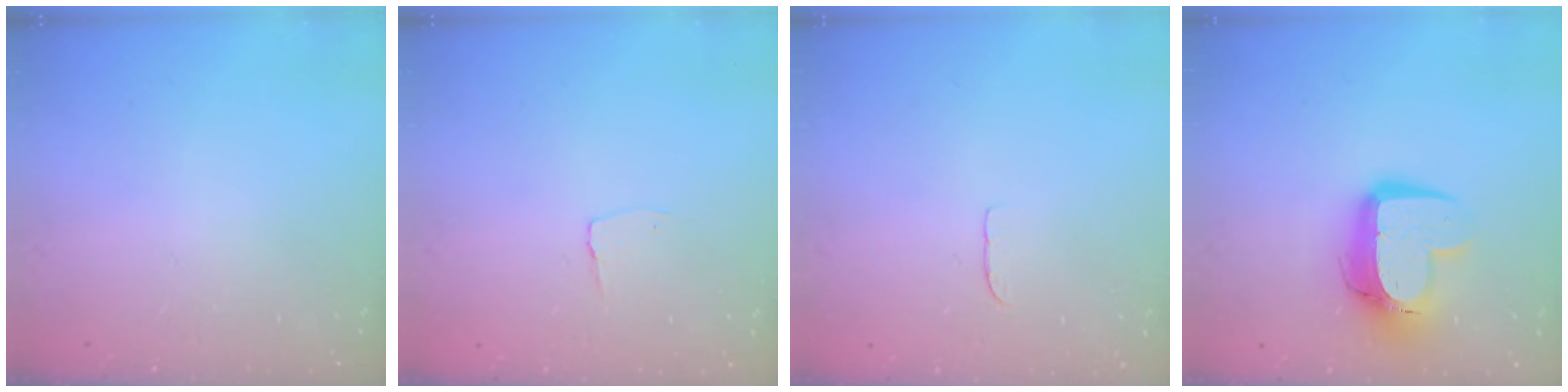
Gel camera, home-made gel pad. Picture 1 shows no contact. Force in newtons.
{"total": 2.9, "press": 2.9, "slide": 0.3}
{"total": 3.2, "press": 3.2, "slide": 0.3}
{"total": 12.9, "press": 12.9, "slide": 1.1}